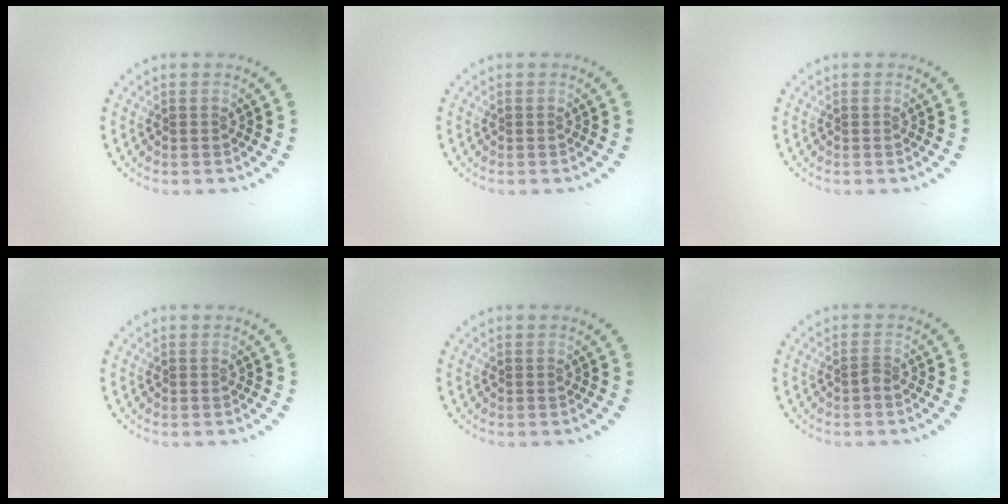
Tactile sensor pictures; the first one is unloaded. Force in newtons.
{"total": 0.0}
{"total": 0.0}
{"total": 0.0}
{"total": 0.0}
{"total": 0.8, "press": 0.5, "slide": 0.6}